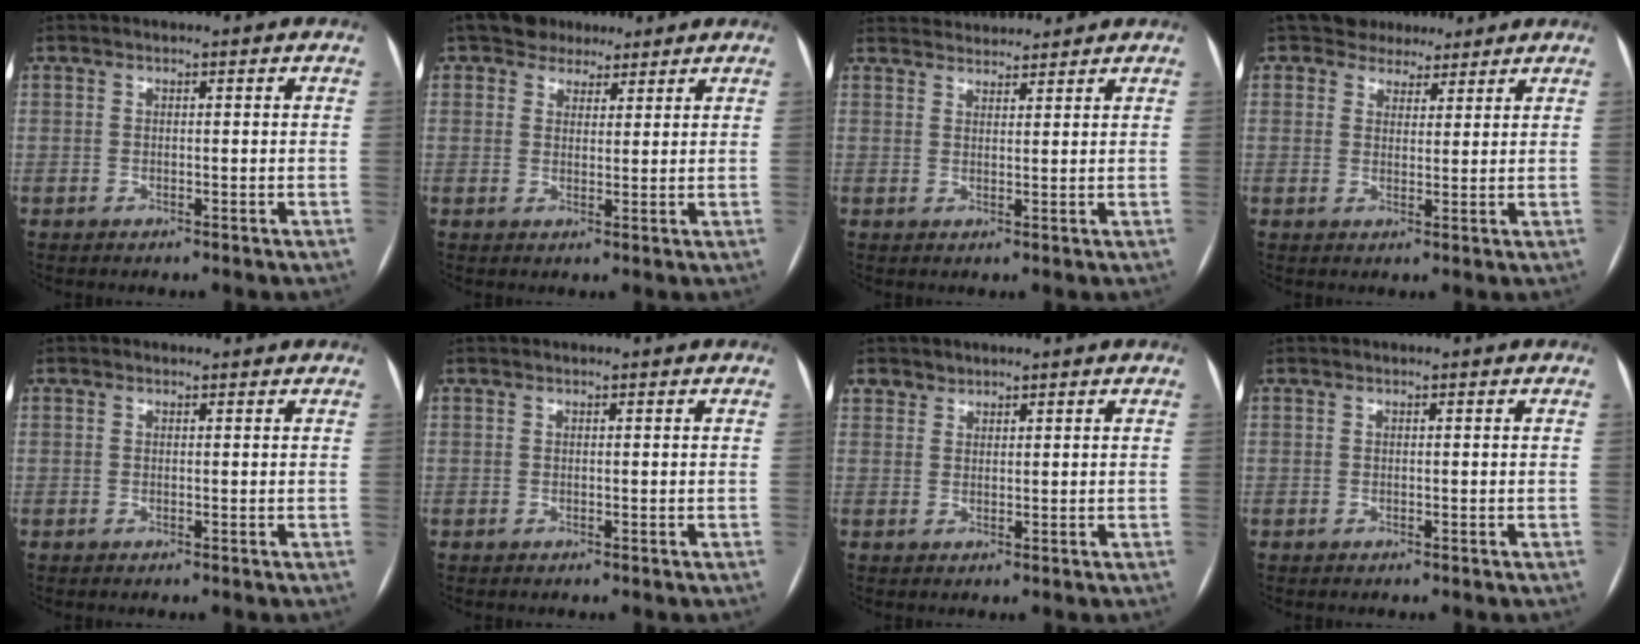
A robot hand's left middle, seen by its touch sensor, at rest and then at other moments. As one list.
[{"total": 4.8, "force": [3.6, 3.1, 0.7], "torque": [-0.010, 0.017, 0.058]}, {"total": 6.1, "force": [6.0, 0.9, 0.7], "torque": [-0.013, 0.029, 0.091]}, {"total": 5.2, "force": [4.3, 3.0, 0.3], "torque": [-0.001, 0.008, 0.060]}, {"total": 0.6, "force": [0.4, 0.3, 0.0], "torque": [-0.007, 0.004, 0.005]}, {"total": 0.0}, {"total": 1.6, "force": [1.3, 0.9, -0.4], "torque": [0.012, 0.005, 0.020]}, {"total": 0.0}]